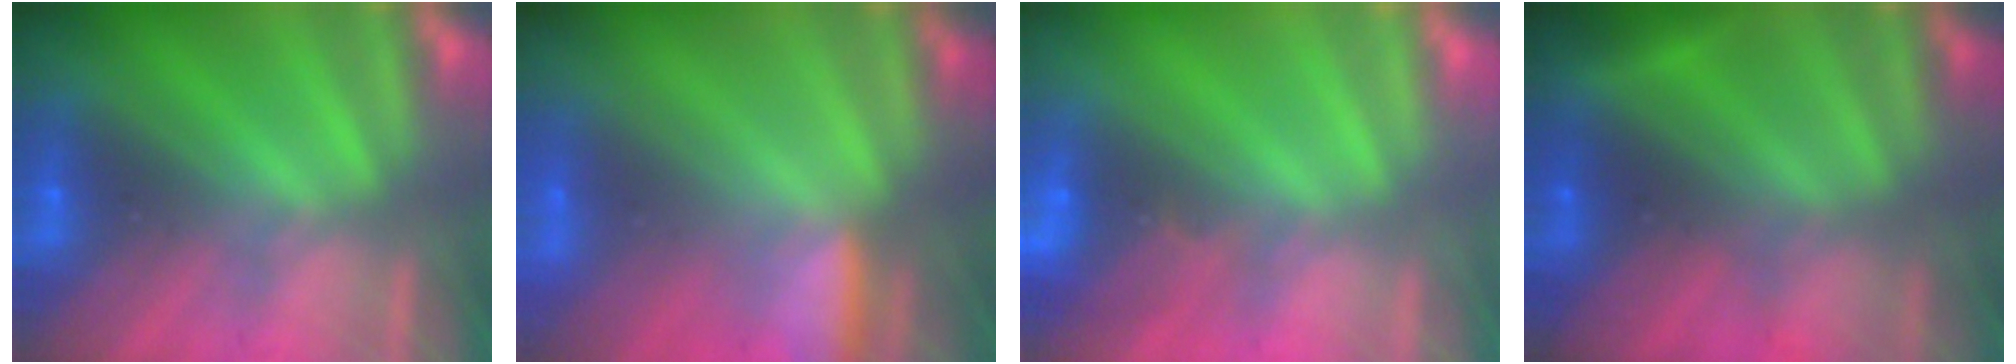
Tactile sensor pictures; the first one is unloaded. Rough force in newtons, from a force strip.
{"total": 3.0}
{"total": 2.6}
{"total": 5.5}